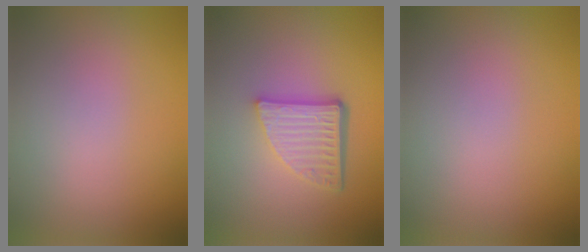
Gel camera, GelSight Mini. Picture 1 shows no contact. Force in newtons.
{"total": 5.7, "press": 3.8, "slide": 4.2}
{"total": 0.0}